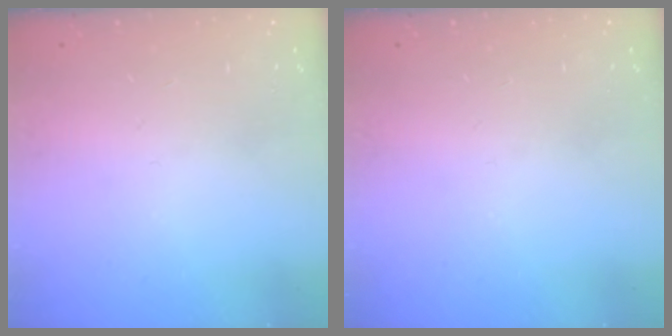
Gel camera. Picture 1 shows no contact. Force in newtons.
{"total": 0.0}